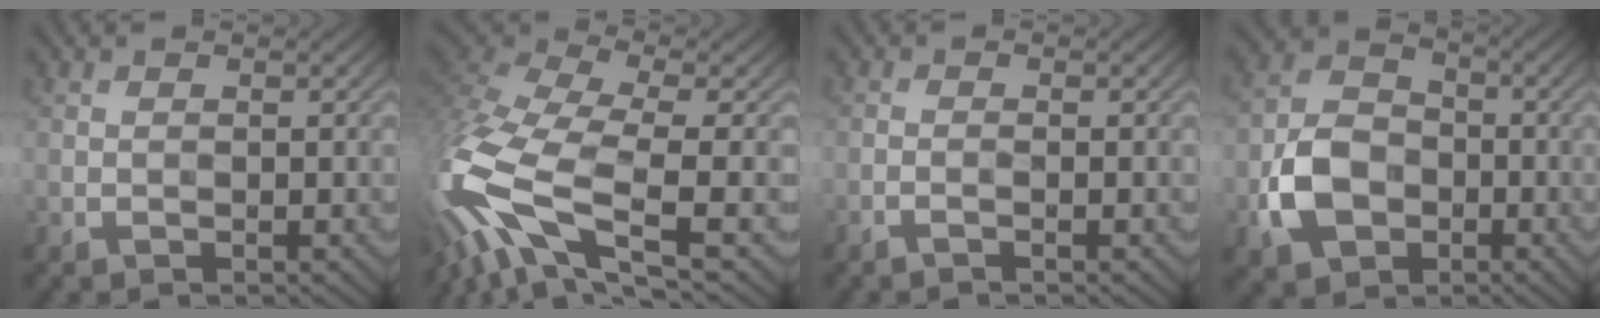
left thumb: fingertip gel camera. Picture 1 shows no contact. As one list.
[{"total": 15.3, "force": [-5.6, 6.3, 12.7], "torque": [-0.320, -0.019, -0.109]}, {"total": 0.9, "force": [-0.6, 0.0, 0.6], "torque": [-0.011, 0.004, -0.017]}, {"total": 8.4, "force": [-3.0, 6.3, 4.8], "torque": [-0.102, -0.008, -0.066]}]